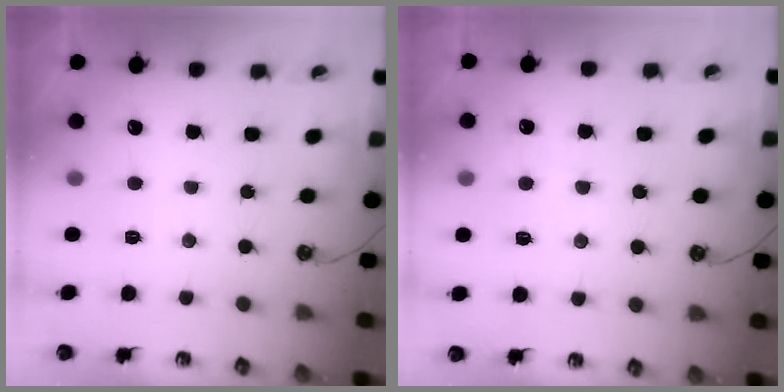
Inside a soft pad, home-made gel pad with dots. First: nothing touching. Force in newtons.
{"total": 1.9, "press": 1.8, "slide": 0.3}